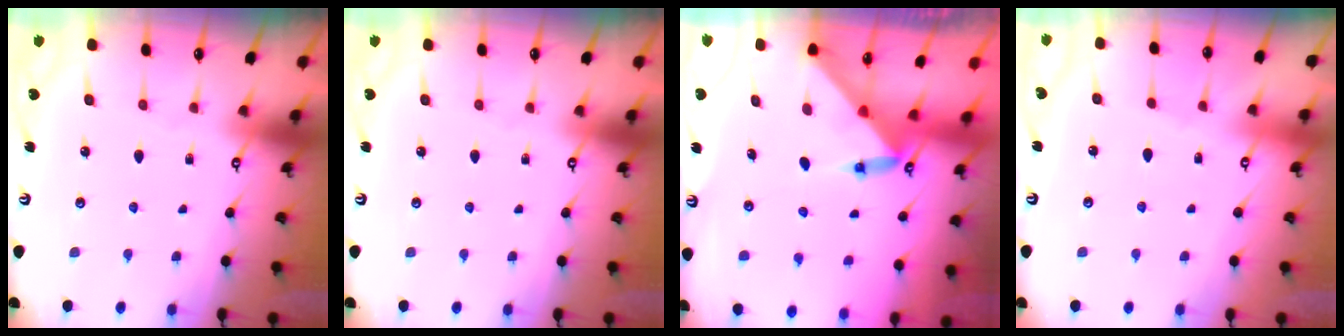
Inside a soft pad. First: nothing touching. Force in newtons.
{"total": 0.0}
{"total": 3.5, "press": 3.5, "slide": 0.2}
{"total": 2.4, "press": 2.4, "slide": 0.4}